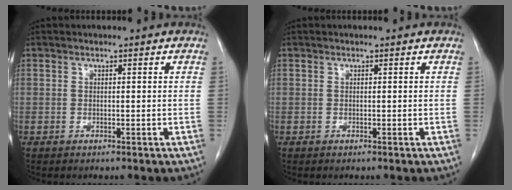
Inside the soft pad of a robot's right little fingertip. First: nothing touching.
{"total": 0.0}